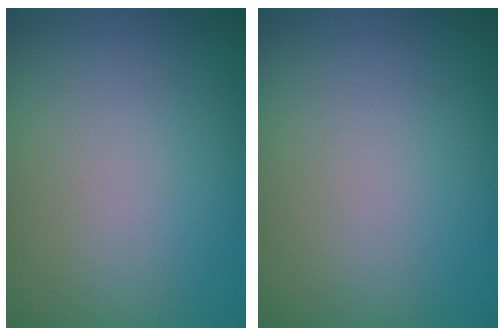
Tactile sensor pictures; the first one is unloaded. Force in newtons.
{"total": 0.0}